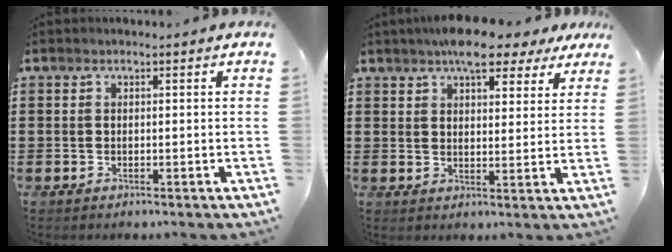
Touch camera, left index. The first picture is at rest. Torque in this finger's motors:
{"motor_torque": [2.14, 0.00, 0.37, 0.06]}